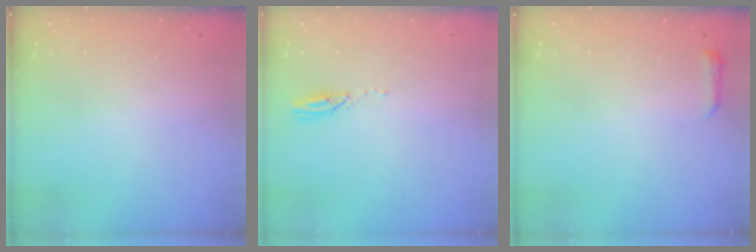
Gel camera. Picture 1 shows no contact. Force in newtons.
{"total": 3.0, "press": 3.0, "slide": 0.1}
{"total": 3.0, "press": 2.9, "slide": 0.6}